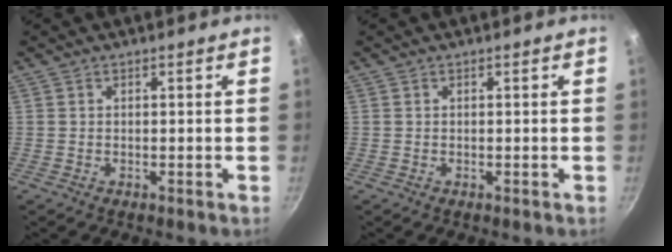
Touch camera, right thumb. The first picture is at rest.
{"total": 0.0}